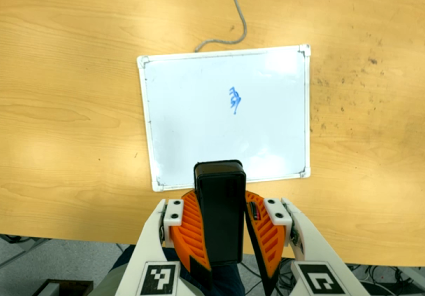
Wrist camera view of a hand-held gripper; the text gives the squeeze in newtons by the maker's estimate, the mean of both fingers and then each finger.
{"total": 10.7, "left": 10.4, "right": 10.9}